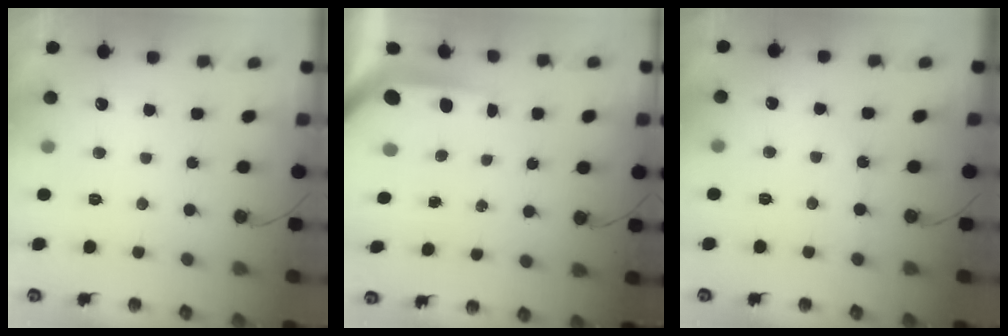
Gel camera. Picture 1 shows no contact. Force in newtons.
{"total": 5.8, "press": 5.8, "slide": 0.5}
{"total": 1.5, "press": 1.5, "slide": 0.3}